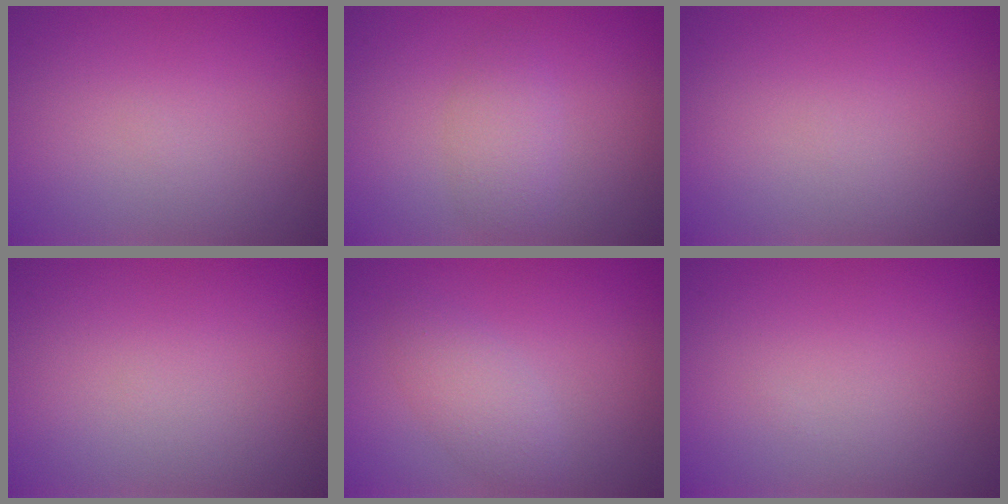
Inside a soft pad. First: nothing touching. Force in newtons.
{"total": 1.9, "press": 1.9, "slide": 0.1}
{"total": 0.0}
{"total": 0.0}
{"total": 2.4, "press": 2.4, "slide": 0.0}
{"total": 0.0}